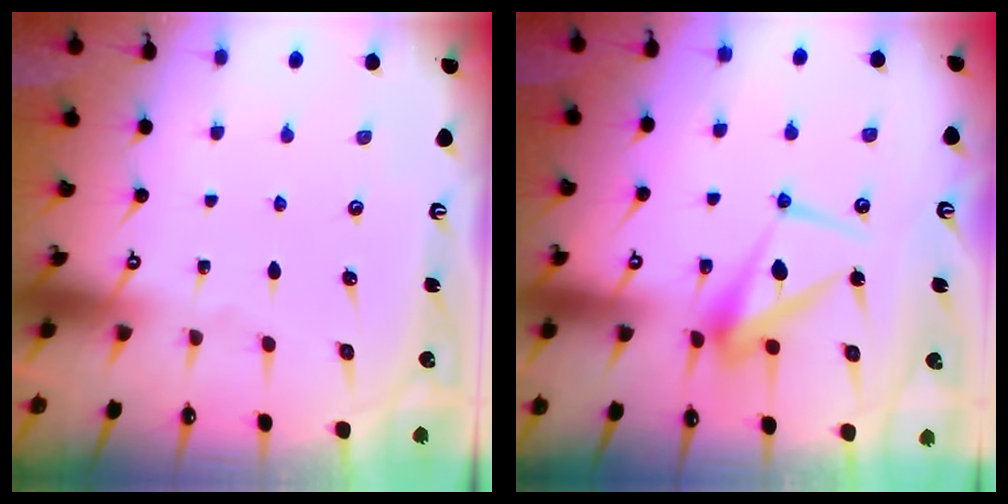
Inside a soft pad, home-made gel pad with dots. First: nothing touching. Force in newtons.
{"total": 11.2, "press": 11.2, "slide": 0.7}